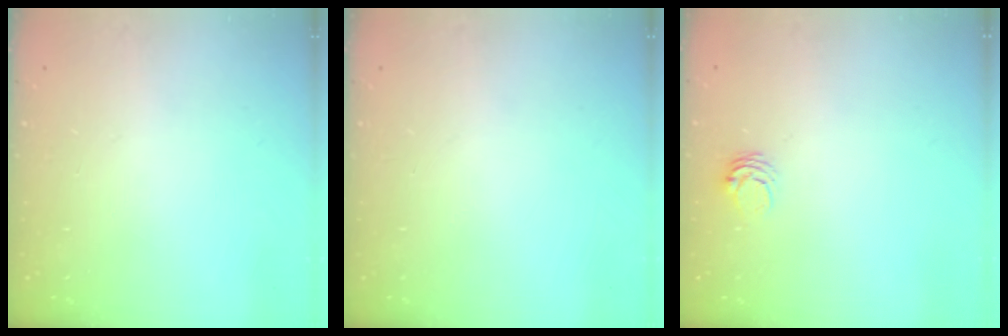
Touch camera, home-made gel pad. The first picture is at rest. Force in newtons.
{"total": 0.0}
{"total": 4.4, "press": 4.3, "slide": 0.6}